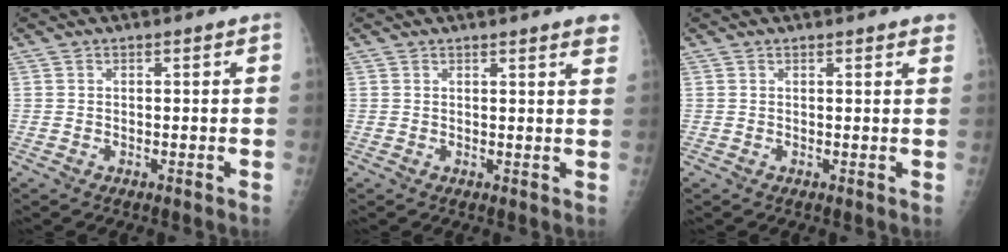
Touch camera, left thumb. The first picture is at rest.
{"total": 3.6, "force": [2.8, -0.1, 2.3], "torque": [-0.027, -0.011, 0.027]}
{"total": 2.3, "force": [1.9, 0.1, 1.3], "torque": [-0.011, -0.003, 0.017]}